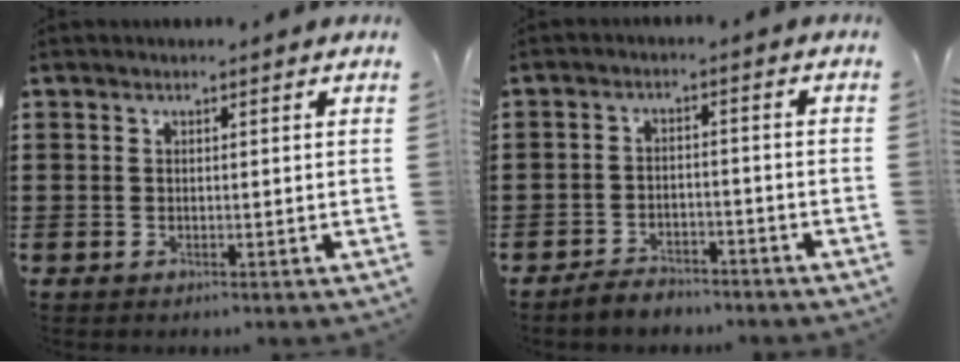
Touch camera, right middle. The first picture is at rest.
{"total": 3.3, "force": [-3.2, 0.6, 0.0], "torque": [-0.006, 0.003, -0.069]}